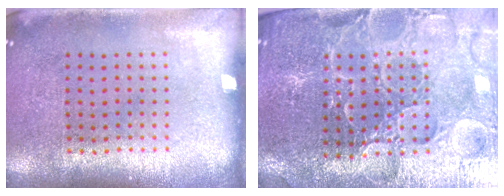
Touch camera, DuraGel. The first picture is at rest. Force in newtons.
{"total": 3.8, "press": 3.7, "slide": 0.6}